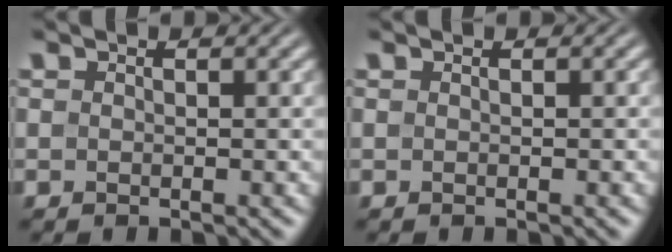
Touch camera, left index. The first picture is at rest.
{"total": 0.0}